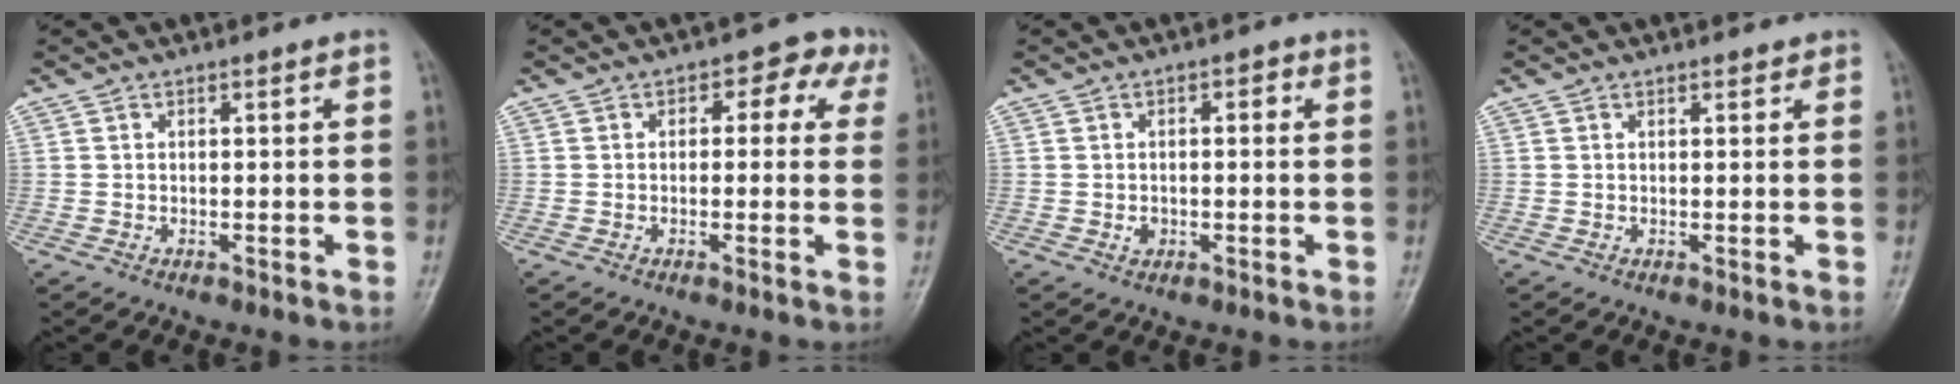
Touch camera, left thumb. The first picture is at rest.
{"total": 5.2, "force": [1.5, 3.6, 3.4], "torque": [0.008, 0.012, 0.002]}
{"total": 2.7, "force": [-0.2, 2.2, 1.6], "torque": [-0.007, 0.009, -0.005]}
{"total": 1.0, "force": [0.8, 0.5, 0.3], "torque": [-0.003, -0.003, 0.007]}